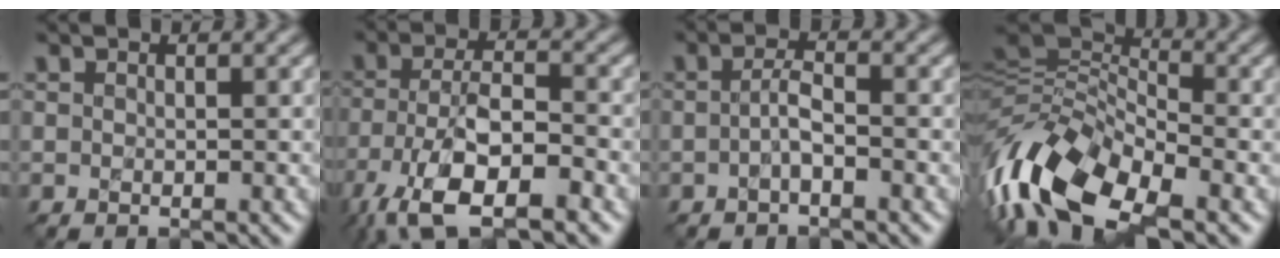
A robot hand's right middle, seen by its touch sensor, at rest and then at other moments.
{"total": 9.5, "force": [-5.4, 3.6, 6.9], "torque": [-0.137, -0.006, -0.100]}
{"total": 1.4, "force": [-0.5, 0.2, 1.3], "torque": [-0.028, 0.005, -0.014]}
{"total": 10.8, "force": [-5.7, 5.2, 7.6], "torque": [-0.145, 0.003, -0.123]}